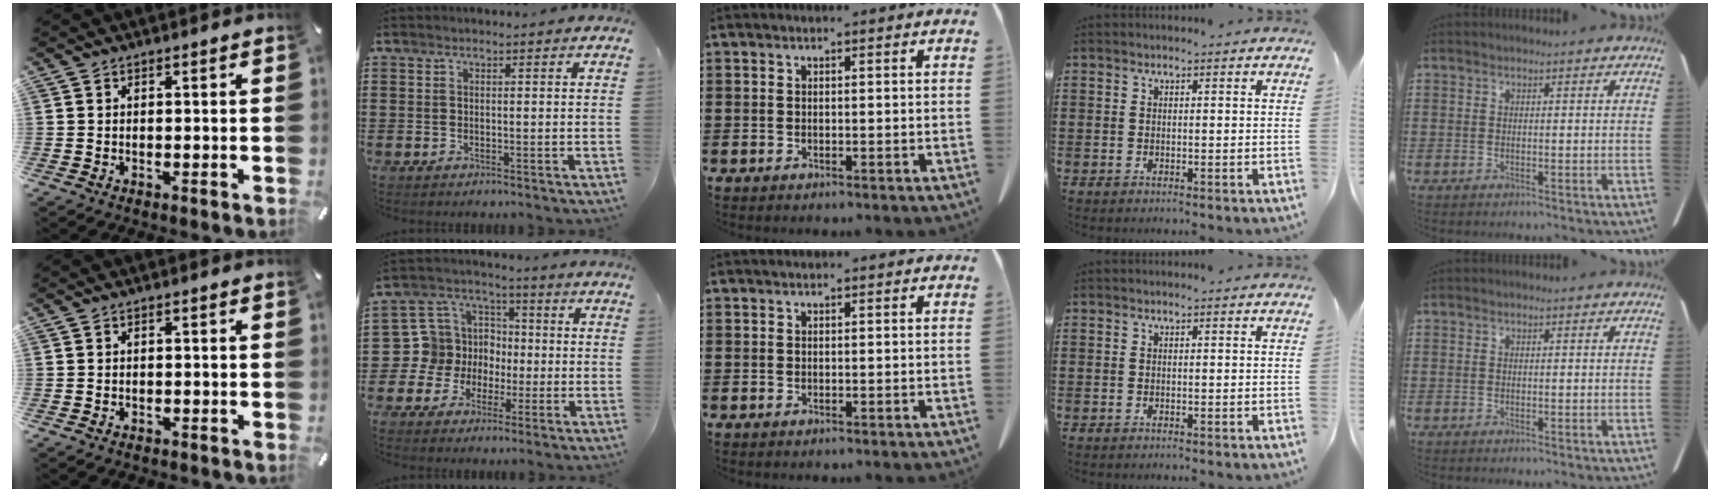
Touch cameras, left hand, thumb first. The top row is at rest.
{"thumb": {"total": 1.0, "force": [-0.8, 0.5, 0.4], "torque": [-0.009, 0.002, -0.018]}, "index": {"total": 9.3, "force": [-1.4, 9.1, 1.2], "torque": [-0.085, 0.008, -0.027]}}